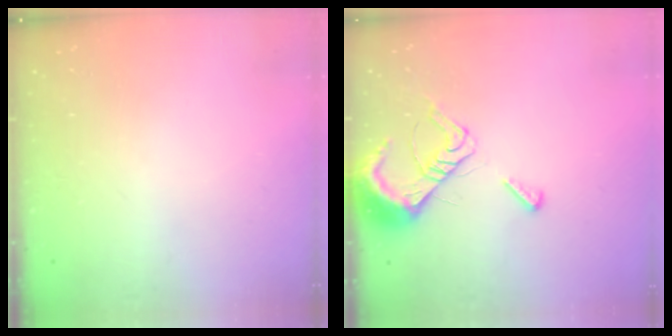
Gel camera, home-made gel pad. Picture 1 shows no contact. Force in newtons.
{"total": 9.1, "press": 9.0, "slide": 1.2}